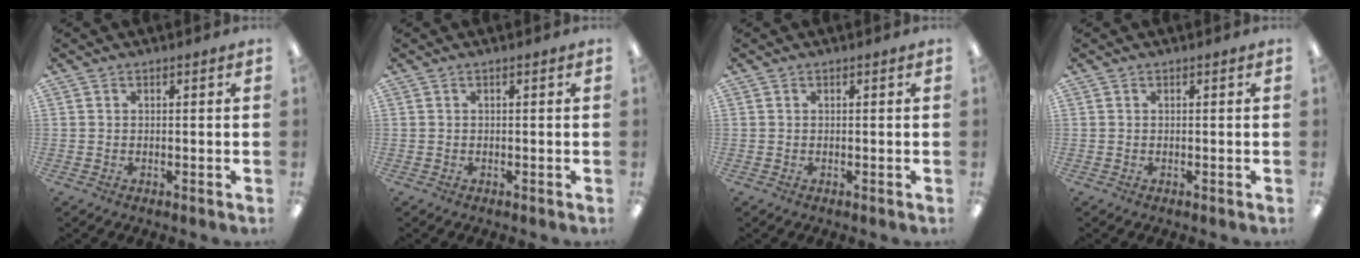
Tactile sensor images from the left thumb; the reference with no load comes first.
{"total": 0.0}
{"total": 0.0}
{"total": 0.0}